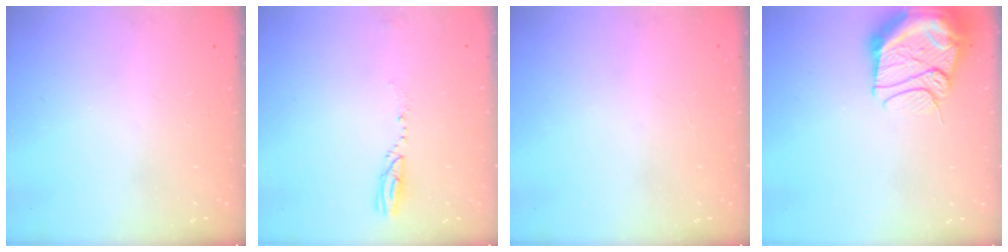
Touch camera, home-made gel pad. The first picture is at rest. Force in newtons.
{"total": 3.2, "press": 3.2, "slide": 0.4}
{"total": 0.0}
{"total": 17.9, "press": 16.5, "slide": 6.9}